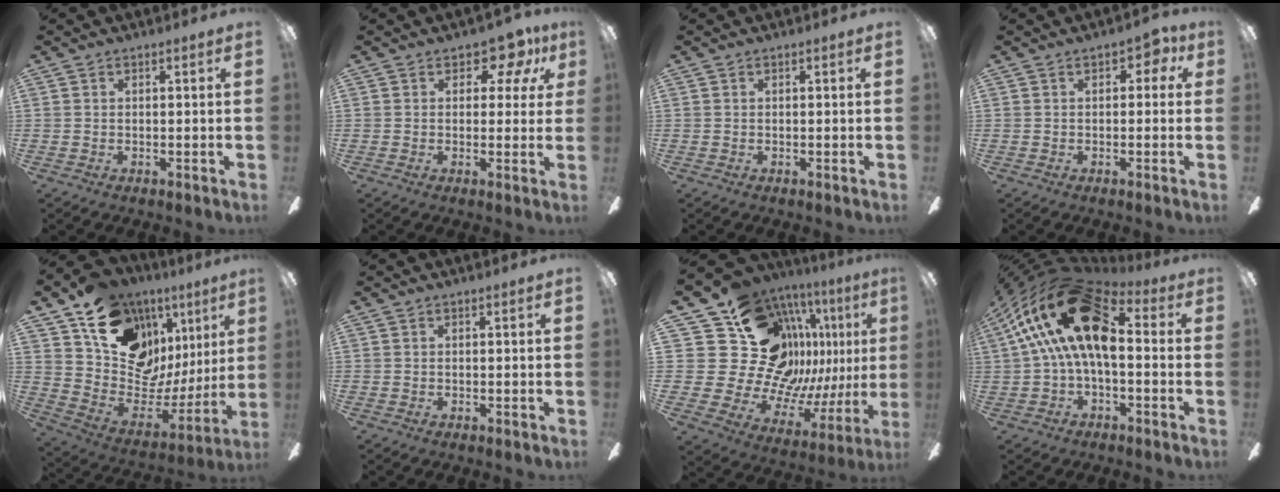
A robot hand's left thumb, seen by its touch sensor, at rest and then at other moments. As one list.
[{"total": 7.1, "force": [4.0, 4.3, 4.0], "torque": [-0.045, -0.020, 0.067]}, {"total": 0.0}, {"total": 3.2, "force": [0.7, 2.3, 2.1], "torque": [-0.027, 0.005, 0.009]}, {"total": 16.9, "force": [10.2, 11.3, 7.5], "torque": [-0.132, -0.074, 0.197]}, {"total": 0.0}, {"total": 26.5, "force": [9.7, 18.9, 15.9], "torque": [-0.295, -0.112, 0.229]}, {"total": 24.0, "force": [7.1, 12.2, 19.4], "torque": [-0.344, -0.016, 0.130]}]